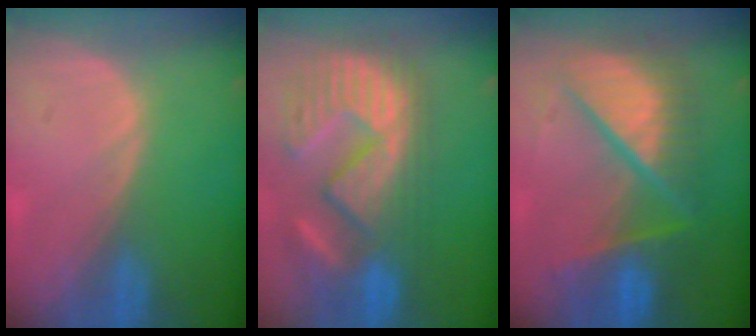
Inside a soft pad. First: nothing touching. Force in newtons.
{"total": 13.2, "press": 12.1, "slide": 5.4}
{"total": 10.8, "press": 10.7, "slide": 1.3}